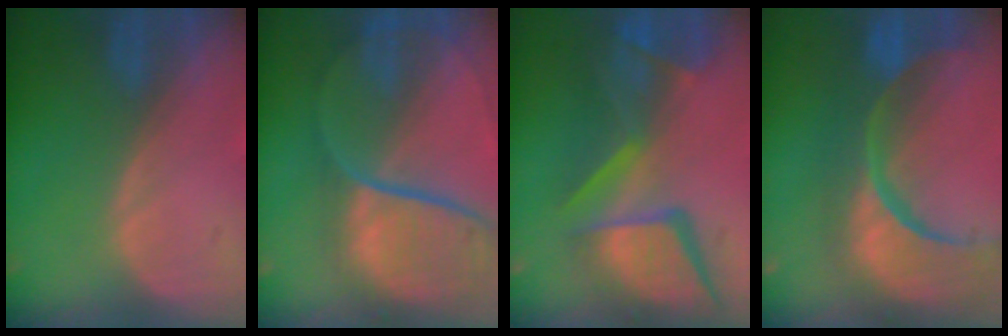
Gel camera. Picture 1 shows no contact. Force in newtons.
{"total": 11.6, "press": 9.6, "slide": 6.5}
{"total": 13.8, "press": 11.2, "slide": 8.0}
{"total": 15.3, "press": 12.1, "slide": 9.4}